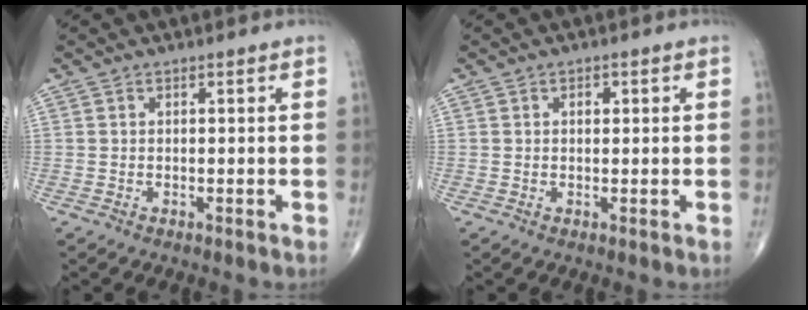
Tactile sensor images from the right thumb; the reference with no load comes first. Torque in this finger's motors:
{"motor_torque": [-0.03, 0.19, -0.06, -0.04, 0.00]}